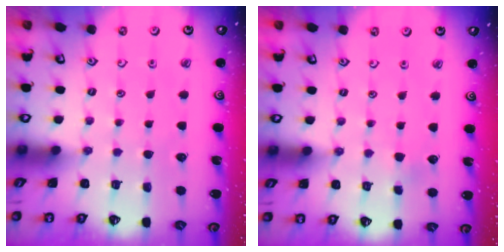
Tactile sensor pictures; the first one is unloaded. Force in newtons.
{"total": 1.7, "press": 1.7, "slide": 0.1}